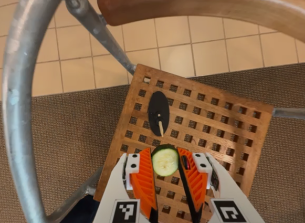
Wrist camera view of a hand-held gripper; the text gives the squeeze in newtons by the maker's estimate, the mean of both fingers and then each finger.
{"total": 5.6, "left": 5.3, "right": 6.0}